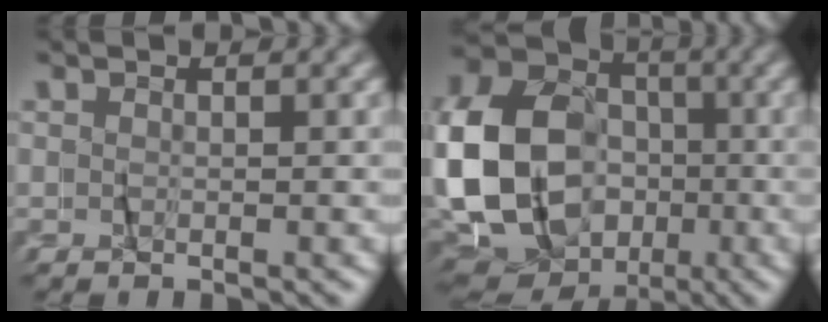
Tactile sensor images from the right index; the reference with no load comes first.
{"total": 18.5, "force": [-3.7, 16.2, 8.1], "torque": [-0.200, -0.059, -0.068]}